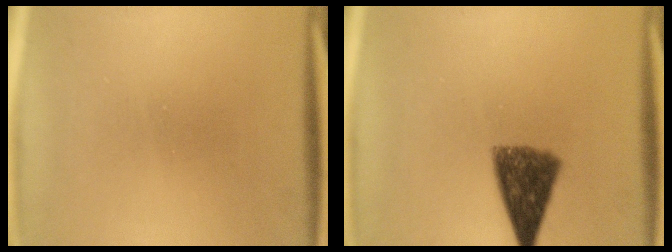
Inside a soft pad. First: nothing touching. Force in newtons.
{"total": 8.2}